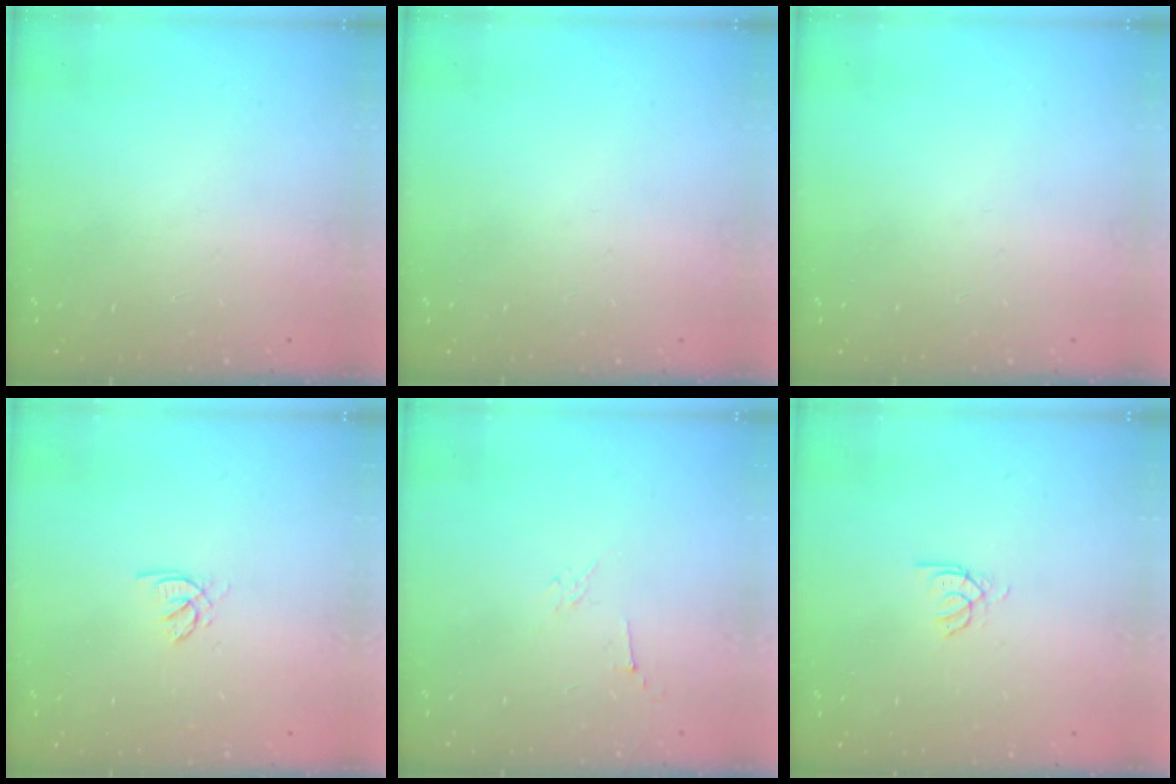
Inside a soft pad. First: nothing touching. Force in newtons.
{"total": 0.0}
{"total": 0.0}
{"total": 1.9, "press": 1.8, "slide": 0.4}
{"total": 2.9, "press": 2.8, "slide": 0.8}
{"total": 2.4, "press": 2.3, "slide": 0.4}